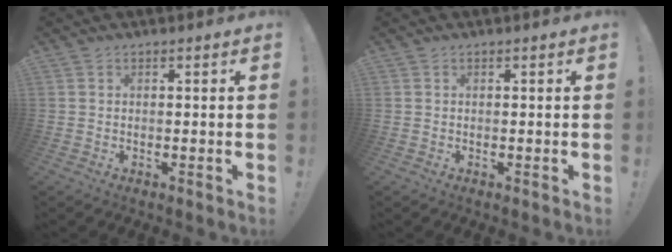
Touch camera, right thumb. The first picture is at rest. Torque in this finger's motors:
{"motor_torque": [0.00, 0.00, 0.00, 0.00, 0.00]}